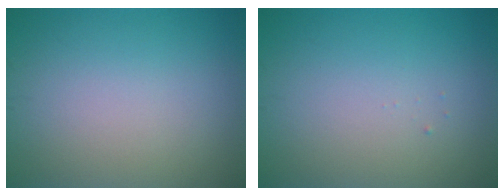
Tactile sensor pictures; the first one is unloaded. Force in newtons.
{"total": 0.0}